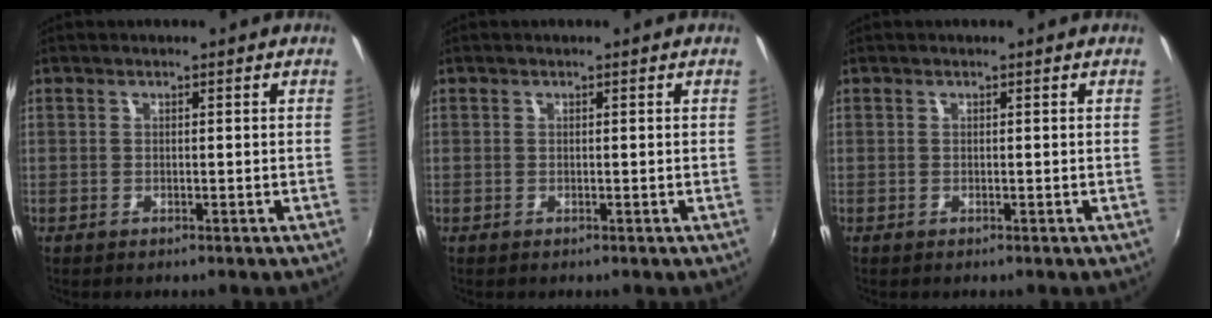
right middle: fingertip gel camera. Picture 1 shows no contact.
{"total": 0.0}
{"total": 0.0}